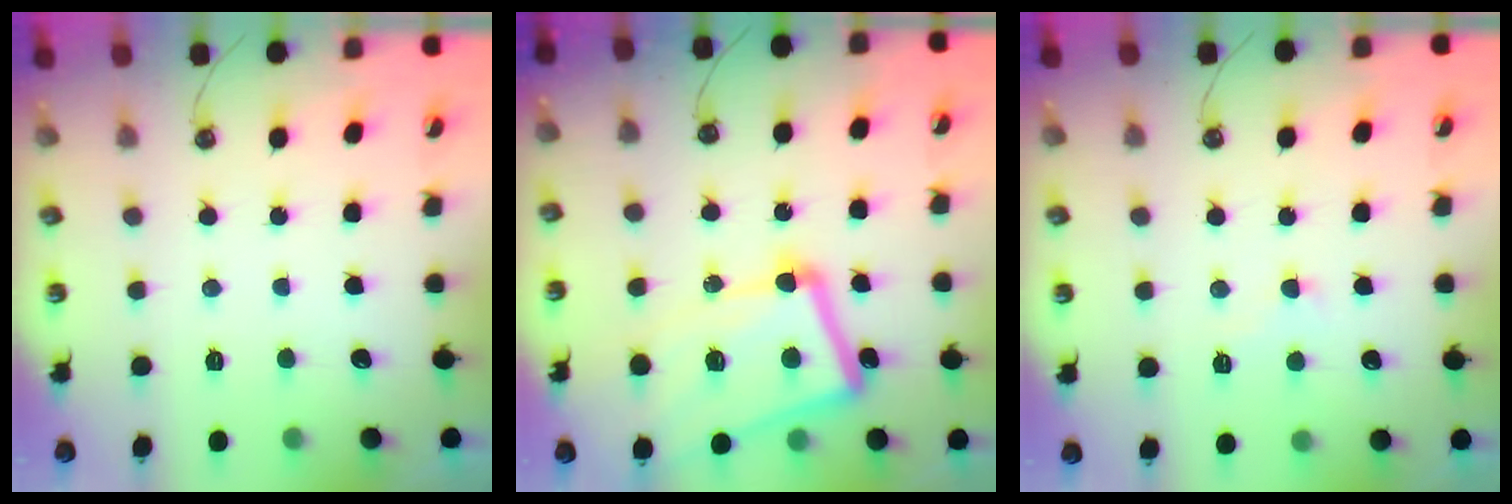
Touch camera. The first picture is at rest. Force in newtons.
{"total": 17.5, "press": 17.3, "slide": 2.7}
{"total": 2.5, "press": 2.5, "slide": 0.4}